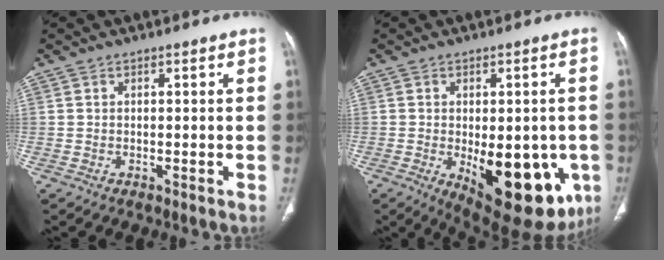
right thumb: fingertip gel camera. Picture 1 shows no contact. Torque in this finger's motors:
{"motor_torque": [1.54, 3.47, 1.09, -1.01, 0.45]}